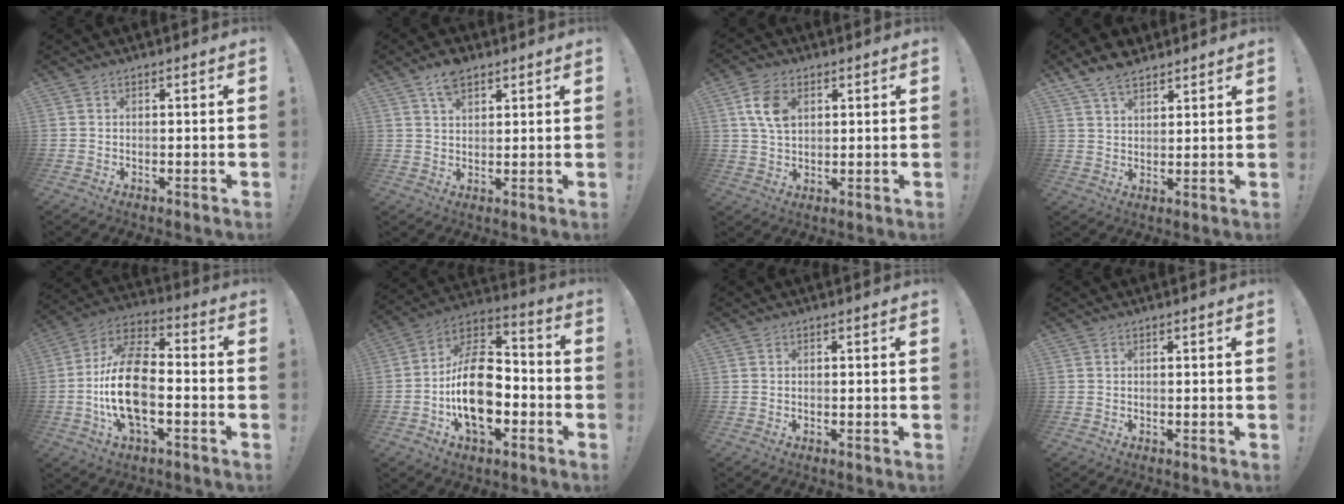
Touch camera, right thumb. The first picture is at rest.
{"total": 6.1, "force": [4.0, 3.3, 3.3], "torque": [-0.057, -0.011, 0.074]}
{"total": 9.1, "force": [3.1, 6.2, 5.9], "torque": [-0.105, 0.004, 0.060]}
{"total": 7.5, "force": [5.9, 3.5, 3.1], "torque": [-0.057, -0.025, 0.112]}
{"total": 18.3, "force": [-3.9, 9.6, 15.1], "torque": [-0.292, 0.023, -0.063]}
{"total": 19.9, "force": [-4.7, 12.1, 15.0], "torque": [-0.268, 0.033, -0.072]}
{"total": 0.0}
{"total": 0.0}